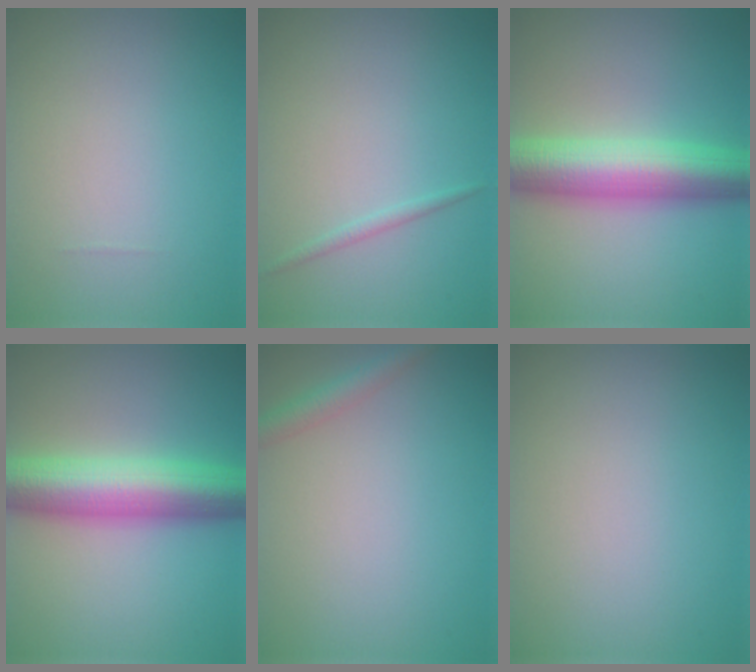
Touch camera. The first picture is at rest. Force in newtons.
{"total": 0.8, "press": 0.8, "slide": 0.0}
{"total": 8.4, "press": 8.4, "slide": 0.1}
{"total": 8.9, "press": 8.9, "slide": 0.1}
{"total": 1.8, "press": 1.8, "slide": 0.0}
{"total": 0.0}